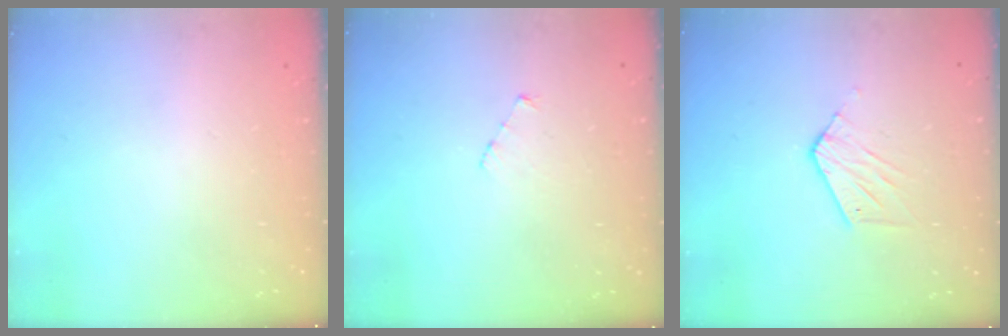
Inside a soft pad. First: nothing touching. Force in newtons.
{"total": 2.6, "press": 2.6, "slide": 0.3}
{"total": 6.2, "press": 6.2, "slide": 0.5}